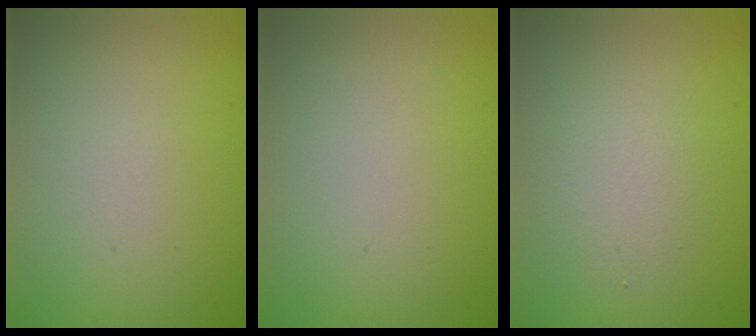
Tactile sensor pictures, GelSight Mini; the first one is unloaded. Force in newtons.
{"total": 0.0}
{"total": 2.0, "press": 2.0, "slide": 0.2}